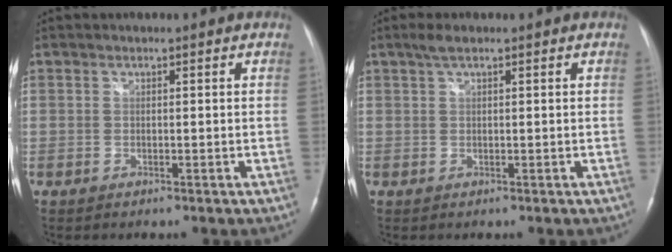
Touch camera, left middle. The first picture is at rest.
{"total": 1.9, "force": [1.3, 0.4, 1.3], "torque": [-0.031, 0.010, 0.026]}